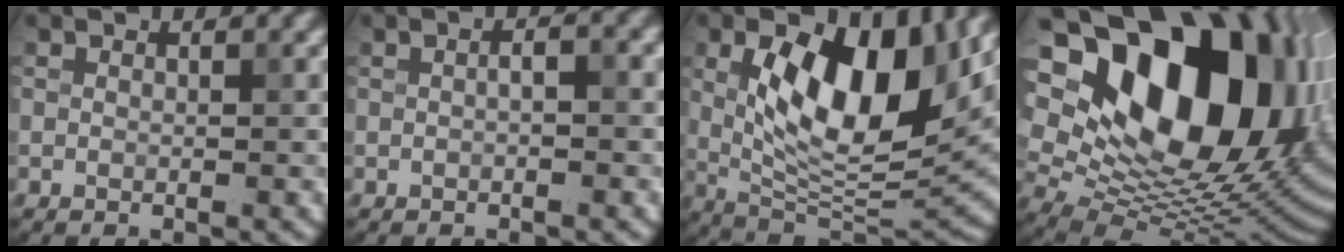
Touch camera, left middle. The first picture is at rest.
{"total": 1.8, "force": [-0.2, 0.6, 1.6], "torque": [-0.028, 0.008, 0.003]}
{"total": 11.5, "force": [1.8, 5.2, 10.1], "torque": [-0.163, -0.003, 0.032]}
{"total": 20.9, "force": [6.3, 12.6, 15.4], "torque": [-0.236, 0.036, 0.129]}